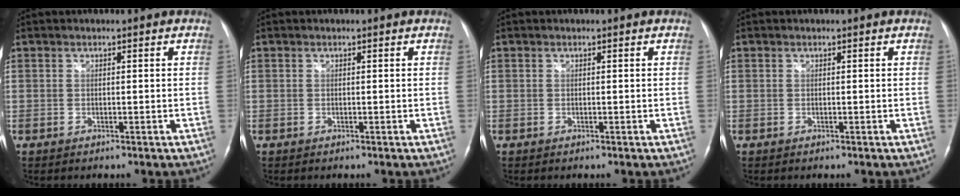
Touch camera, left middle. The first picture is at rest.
{"total": 0.0}
{"total": 0.0}
{"total": 0.0}